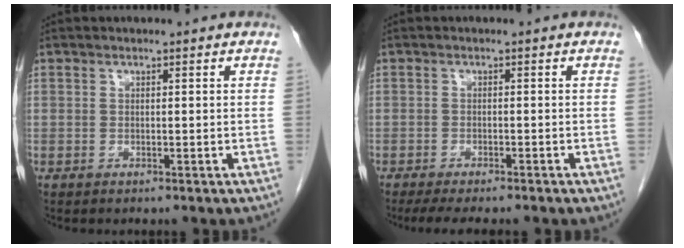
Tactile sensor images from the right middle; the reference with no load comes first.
{"total": 7.8, "force": [-6.4, 1.4, 4.3], "torque": [-0.057, -0.011, -0.088]}